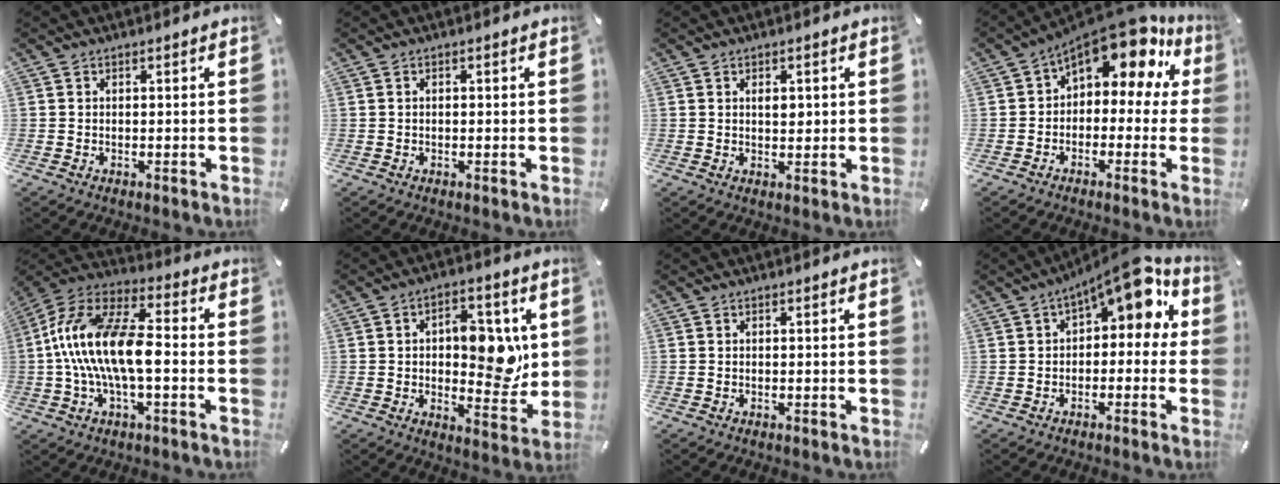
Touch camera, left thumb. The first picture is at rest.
{"total": 0.5, "force": [-0.1, 0.3, 0.4], "torque": [-0.009, 0.000, -0.002]}
{"total": 3.5, "force": [0.9, 2.1, 2.7], "torque": [-0.033, -0.004, 0.009]}
{"total": 14.0, "force": [8.7, 6.8, 8.7], "torque": [-0.136, -0.066, 0.148]}
{"total": 16.6, "force": [-2.5, 7.1, 14.8], "torque": [-0.302, 0.003, -0.046]}
{"total": 13.2, "force": [1.8, 7.6, 10.6], "torque": [-0.124, -0.006, 0.029]}
{"total": 0.0}
{"total": 9.6, "force": [5.0, 4.1, 7.1], "torque": [-0.106, -0.030, 0.082]}